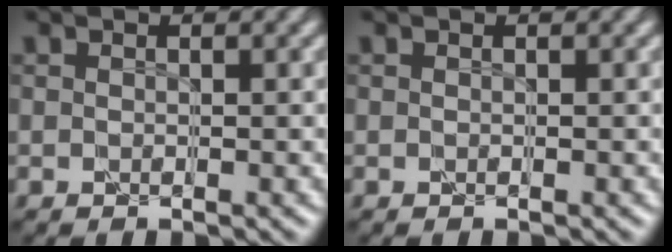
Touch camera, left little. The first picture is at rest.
{"total": 0.0}